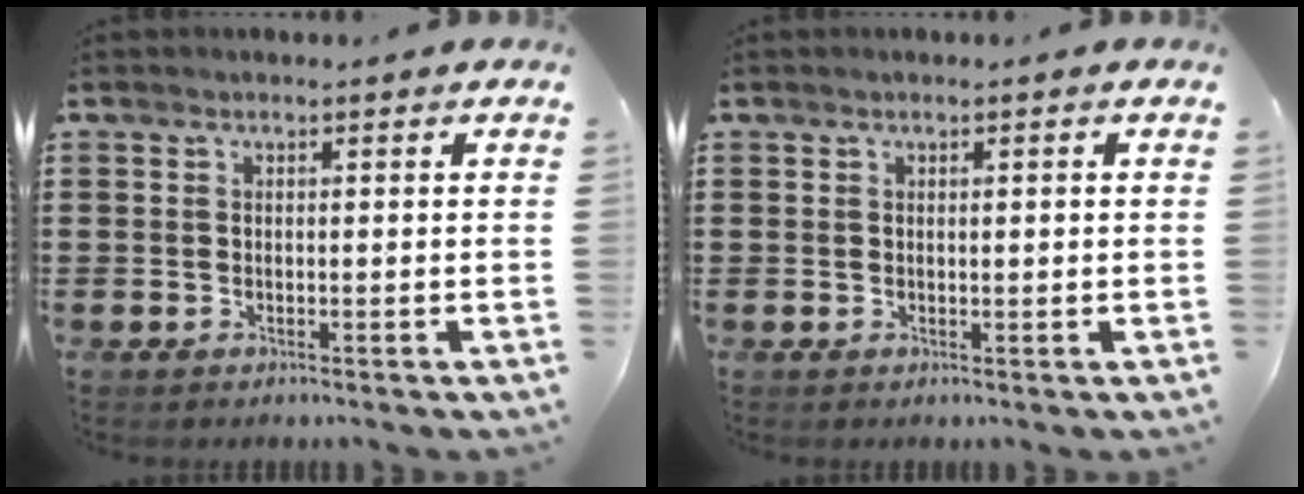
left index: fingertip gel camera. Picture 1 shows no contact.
{"total": 0.7, "force": [0.2, 0.1, 0.6], "torque": [-0.012, -0.002, 0.005]}